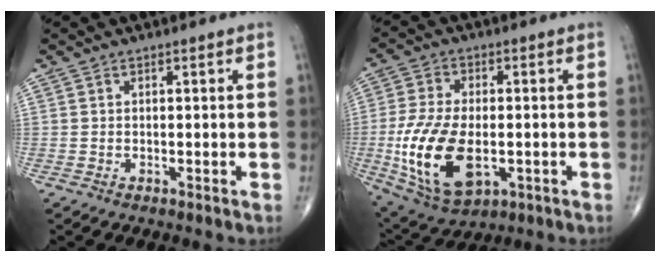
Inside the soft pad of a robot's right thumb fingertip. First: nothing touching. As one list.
[{"total": 16.8, "force": [-3.3, 9.2, 13.7], "torque": [-0.271, -0.007, -0.044]}]